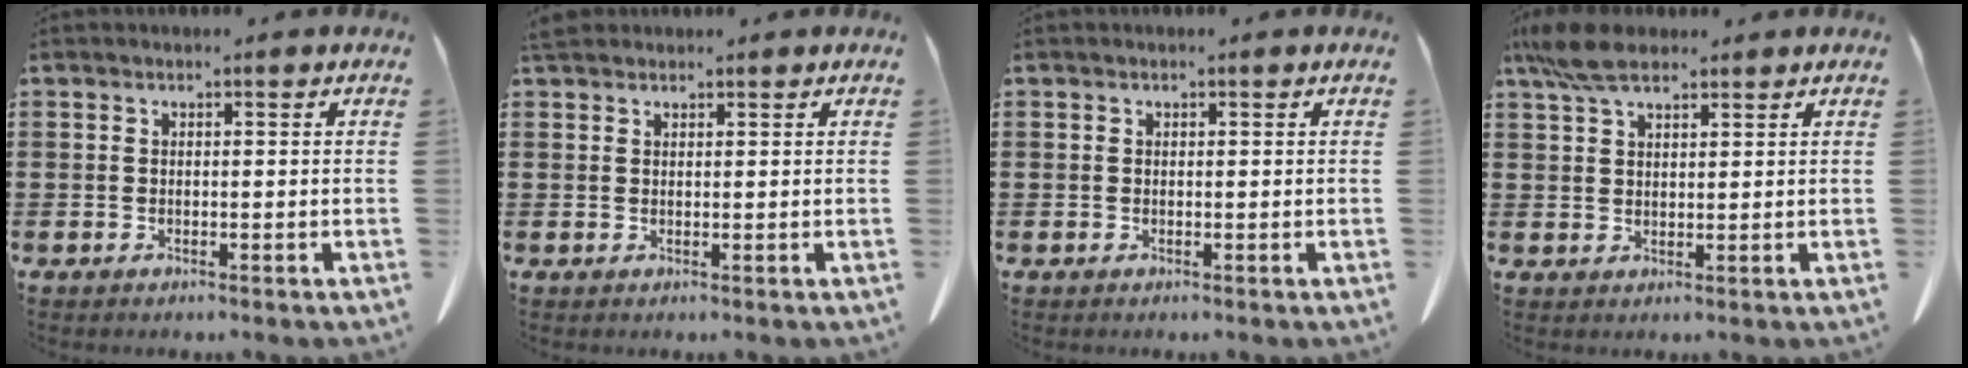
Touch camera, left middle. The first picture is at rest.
{"total": 1.8, "force": [1.6, 0.7, 0.6], "torque": [-0.018, 0.003, 0.033]}
{"total": 0.0}
{"total": 6.1, "force": [4.3, 2.2, 3.6], "torque": [-0.082, 0.000, 0.083]}